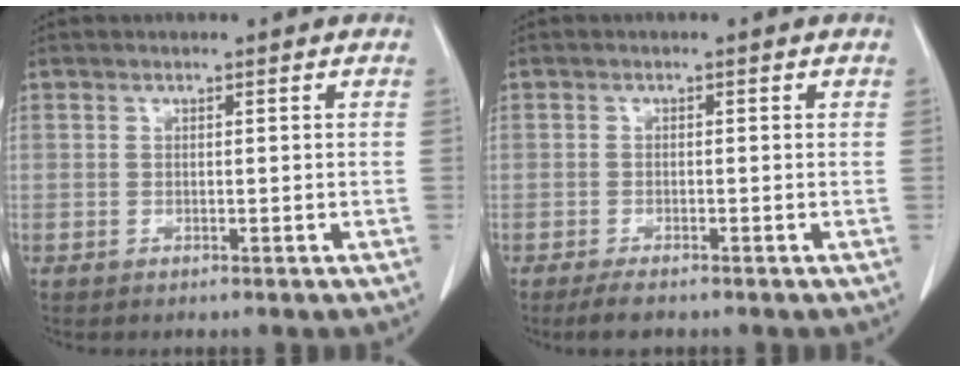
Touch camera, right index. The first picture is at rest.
{"total": 2.3, "force": [-1.7, 0.9, 1.2], "torque": [-0.028, -0.004, -0.027]}